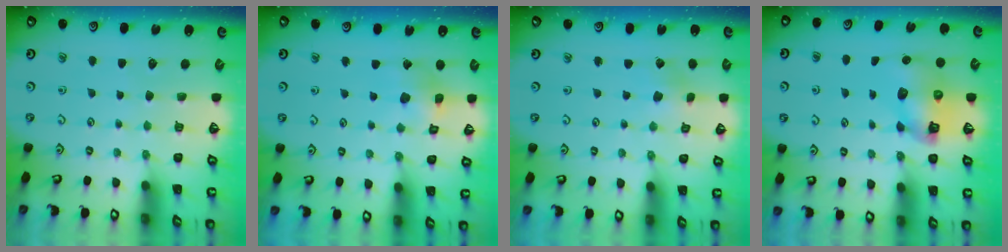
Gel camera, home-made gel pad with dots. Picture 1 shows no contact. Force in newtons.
{"total": 9.6, "press": 9.5, "slide": 1.3}
{"total": 1.4, "press": 1.4, "slide": 0.2}
{"total": 9.9, "press": 9.8, "slide": 1.3}